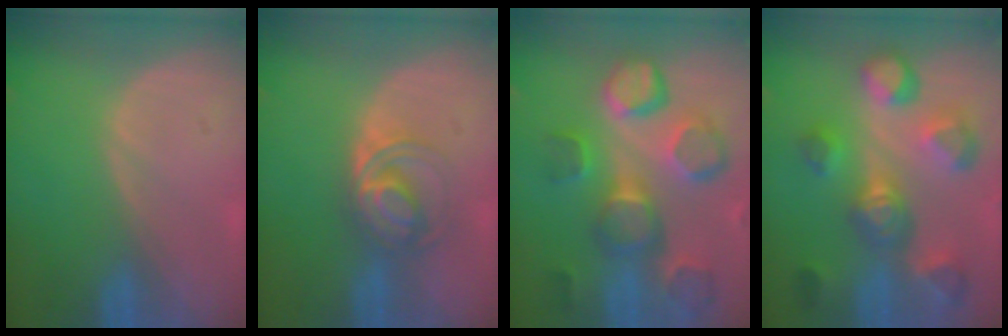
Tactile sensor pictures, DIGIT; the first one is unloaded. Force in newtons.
{"total": 5.8, "press": 5.4, "slide": 2.1}
{"total": 12.2, "press": 11.0, "slide": 5.4}
{"total": 11.0, "press": 10.0, "slide": 4.6}